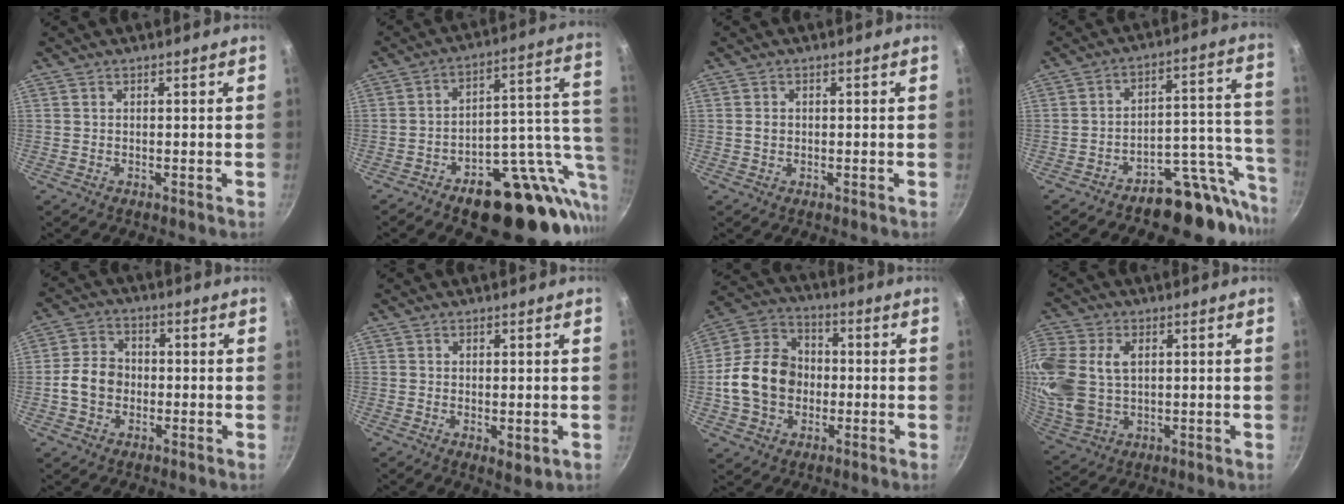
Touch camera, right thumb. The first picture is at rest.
{"total": 23.4, "force": [-7.1, 12.7, 18.3], "torque": [-0.189, 0.040, -0.090]}
{"total": 1.0, "force": [-0.1, 0.8, 0.5], "torque": [-0.006, 0.003, -0.002]}
{"total": 15.1, "force": [-11.6, 6.8, 6.8], "torque": [-0.012, 0.104, -0.173]}
{"total": 7.2, "force": [-1.2, 5.9, 4.0], "torque": [-0.048, 0.020, -0.032]}
{"total": 3.0, "force": [-0.2, 1.4, 2.6], "torque": [-0.039, -0.014, 0.000]}
{"total": 14.8, "force": [-1.5, 11.9, 8.7], "torque": [-0.129, 0.028, -0.039]}
{"total": 15.9, "force": [2.7, 11.3, 10.8], "torque": [-0.246, -0.003, 0.059]}